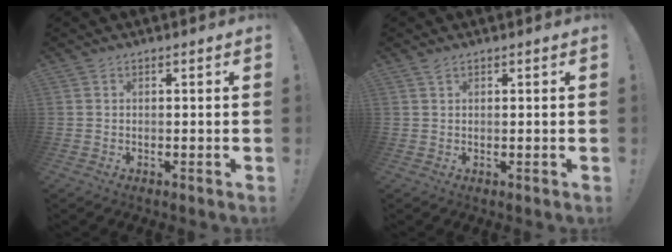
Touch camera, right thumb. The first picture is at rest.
{"total": 1.2, "force": [0.8, 0.3, 0.8], "torque": [-0.016, 0.000, 0.015]}